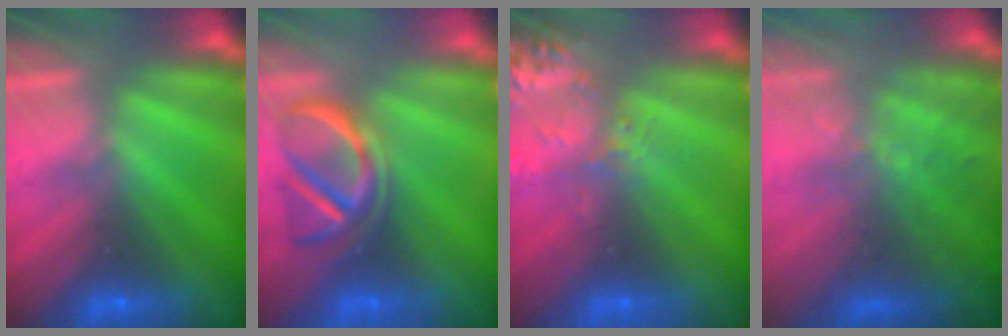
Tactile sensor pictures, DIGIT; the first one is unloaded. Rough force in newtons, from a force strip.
{"total": 3.9}
{"total": 2.6}
{"total": 9.3}